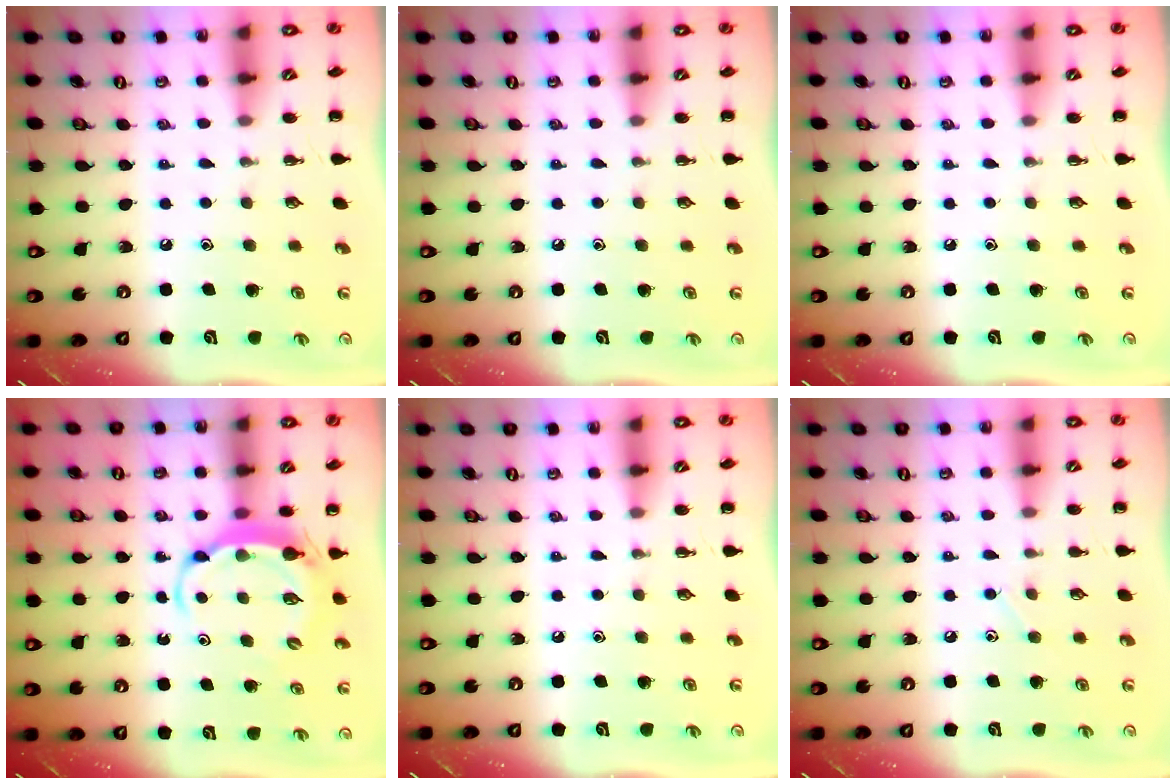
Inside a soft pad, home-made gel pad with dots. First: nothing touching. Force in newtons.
{"total": 0.0}
{"total": 0.0}
{"total": 5.8, "press": 5.8, "slide": 0.5}
{"total": 0.0}
{"total": 3.3, "press": 3.1, "slide": 1.1}